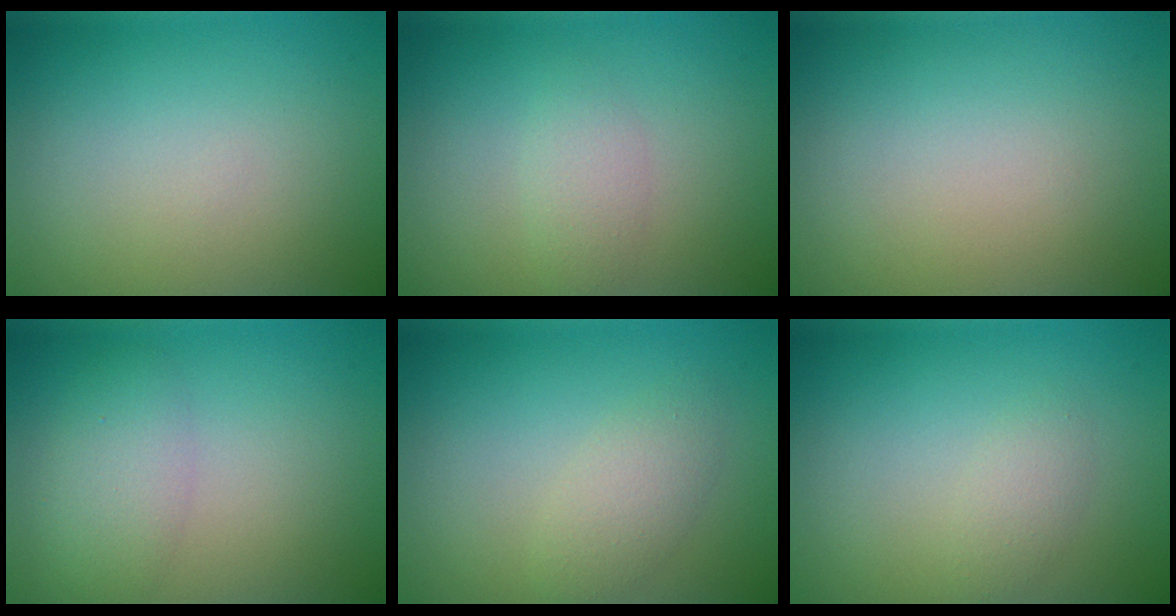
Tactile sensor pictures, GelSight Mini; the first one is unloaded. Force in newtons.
{"total": 1.5, "press": 1.5, "slide": 0.0}
{"total": 0.0}
{"total": 3.0, "press": 3.0, "slide": 0.1}
{"total": 2.1, "press": 2.1, "slide": 0.2}
{"total": 1.3, "press": 1.3, "slide": 0.0}